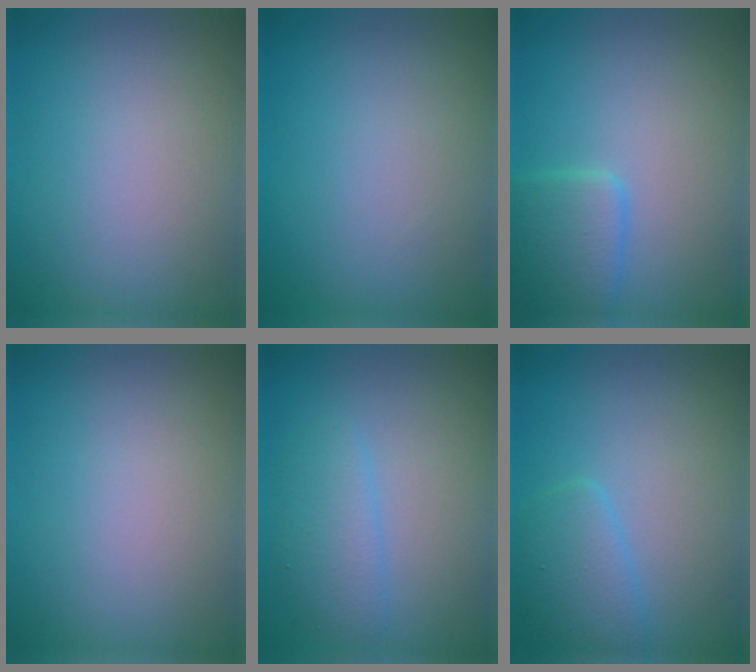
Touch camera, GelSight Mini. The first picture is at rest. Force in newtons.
{"total": 0.0}
{"total": 2.9, "press": 2.9, "slide": 0.2}
{"total": 0.0}
{"total": 2.4, "press": 2.4, "slide": 0.1}
{"total": 2.6, "press": 2.6, "slide": 0.1}